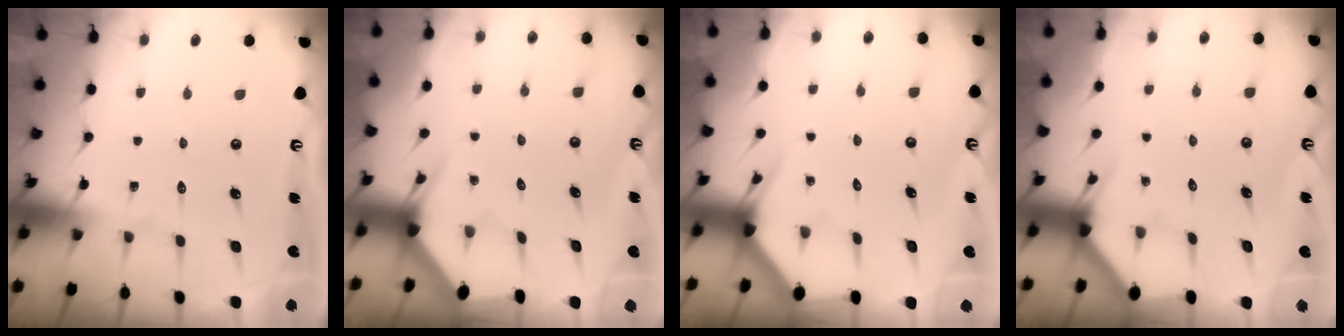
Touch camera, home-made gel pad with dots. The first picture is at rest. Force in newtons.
{"total": 3.2, "press": 3.2, "slide": 0.1}
{"total": 2.9, "press": 2.9, "slide": 0.1}
{"total": 3.8, "press": 3.8, "slide": 0.2}